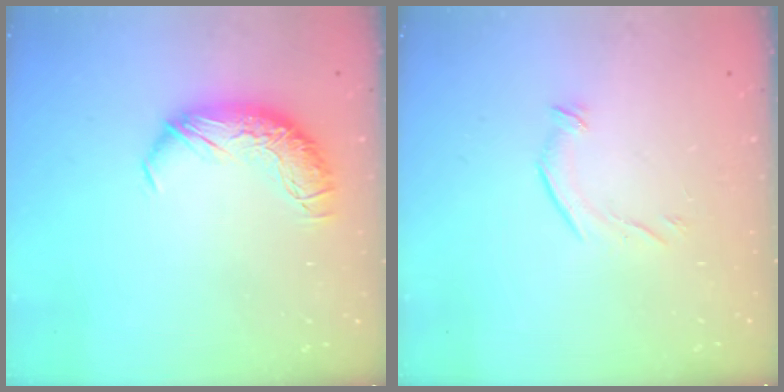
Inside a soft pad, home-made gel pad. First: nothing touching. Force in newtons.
{"total": 5.5, "press": 5.3, "slide": 1.4}